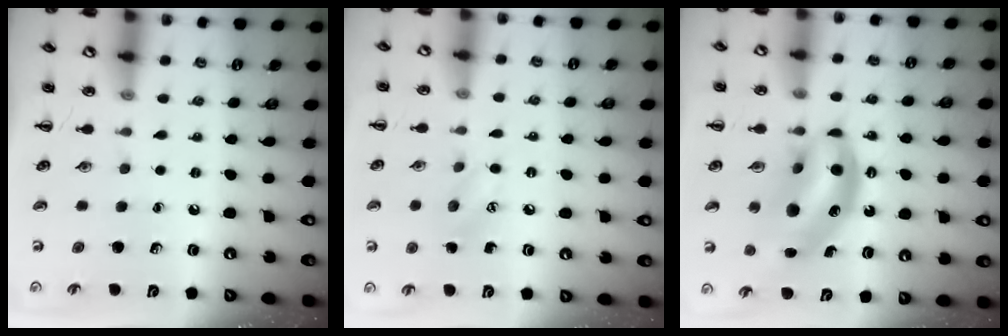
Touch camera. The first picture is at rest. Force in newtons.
{"total": 6.4, "press": 6.2, "slide": 1.6}
{"total": 13.4, "press": 12.9, "slide": 3.5}